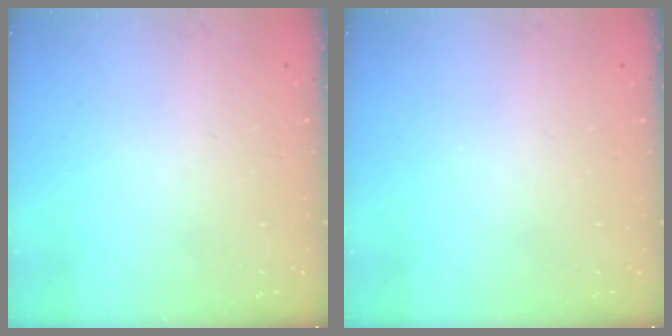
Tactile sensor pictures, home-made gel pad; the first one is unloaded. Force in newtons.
{"total": 0.0}